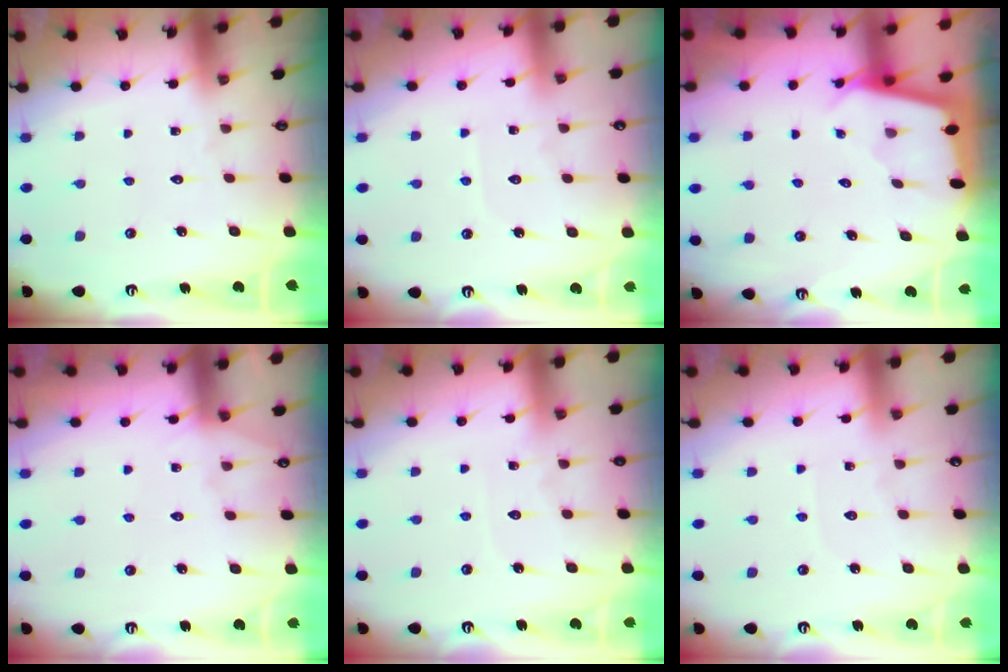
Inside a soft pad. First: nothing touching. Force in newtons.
{"total": 3.6, "press": 3.6, "slide": 0.4}
{"total": 1.8, "press": 1.8, "slide": 0.2}
{"total": 4.0, "press": 3.9, "slide": 0.5}
{"total": 4.6, "press": 4.6, "slide": 0.6}
{"total": 2.1, "press": 2.1, "slide": 0.4}